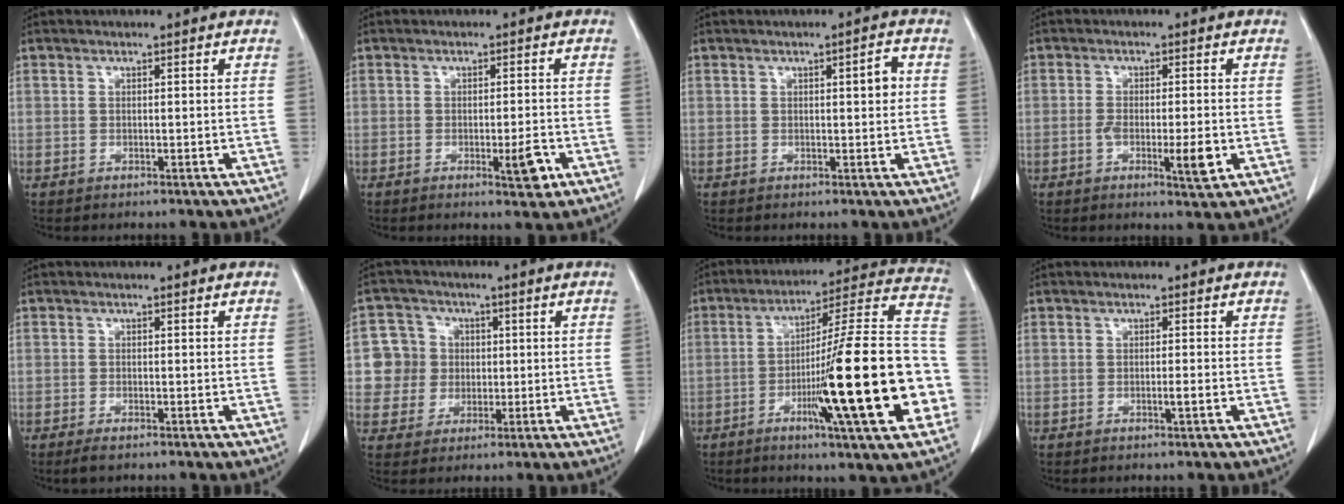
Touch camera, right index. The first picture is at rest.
{"total": 3.8, "force": [-1.5, 0.7, 3.5], "torque": [-0.049, -0.004, -0.018]}
{"total": 2.5, "force": [0.4, 0.6, 2.4], "torque": [-0.033, 0.003, 0.006]}
{"total": 5.4, "force": [-1.6, 0.9, 5.0], "torque": [-0.082, -0.006, -0.024]}
{"total": 1.7, "force": [-1.3, 0.3, 1.1], "torque": [-0.023, -0.005, -0.020]}
{"total": 6.8, "force": [0.5, 6.8, 0.7], "torque": [-0.013, 0.023, 0.013]}
{"total": 25.1, "force": [-6.5, 0.9, 24.2], "torque": [-0.298, 0.003, -0.106]}
{"total": 1.2, "force": [-0.4, -0.2, 1.2], "torque": [-0.020, -0.002, -0.007]}